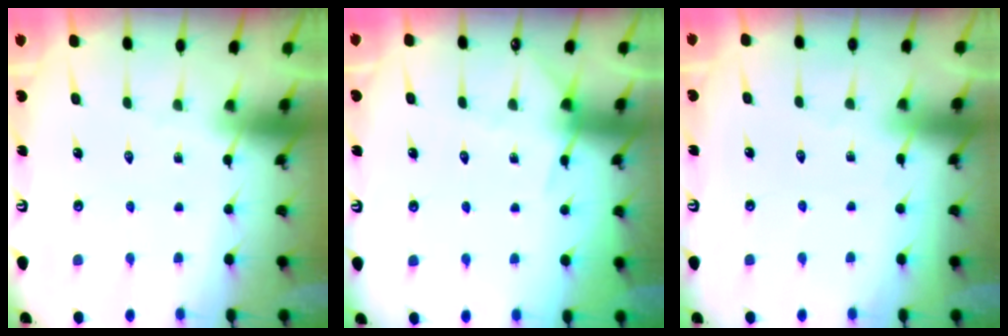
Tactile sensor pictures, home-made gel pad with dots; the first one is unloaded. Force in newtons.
{"total": 4.7, "press": 4.6, "slide": 0.7}
{"total": 3.0, "press": 3.0, "slide": 0.4}